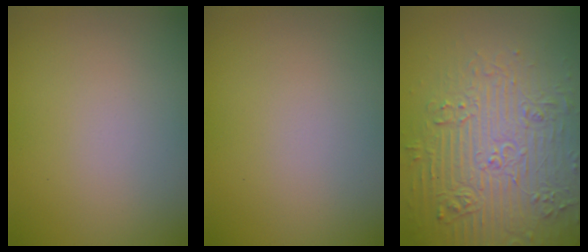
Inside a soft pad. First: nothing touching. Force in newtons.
{"total": 0.0}
{"total": 7.8, "press": 7.6, "slide": 1.9}